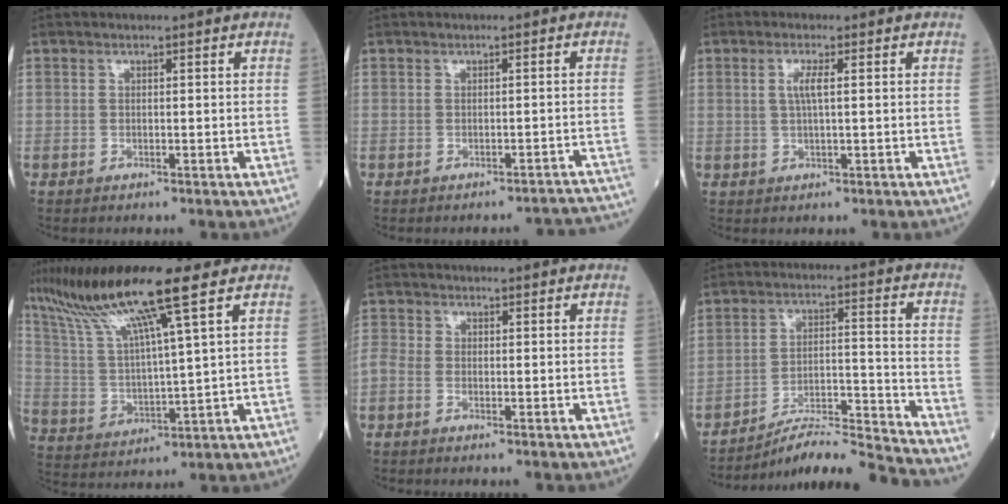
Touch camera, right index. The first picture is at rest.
{"total": 6.3, "force": [-6.2, 0.6, -0.2], "torque": [0.020, 0.013, -0.054]}
{"total": 2.6, "force": [0.7, 0.1, 2.5], "torque": [-0.054, 0.001, 0.013]}
{"total": 15.6, "force": [10.5, -1.2, 11.4], "torque": [-0.218, 0.016, 0.195]}
{"total": 2.2, "force": [-1.1, 1.1, 1.6], "torque": [-0.048, 0.008, -0.023]}
{"total": 13.2, "force": [-12.6, -2.2, 3.1], "torque": [-0.043, 0.023, -0.211]}